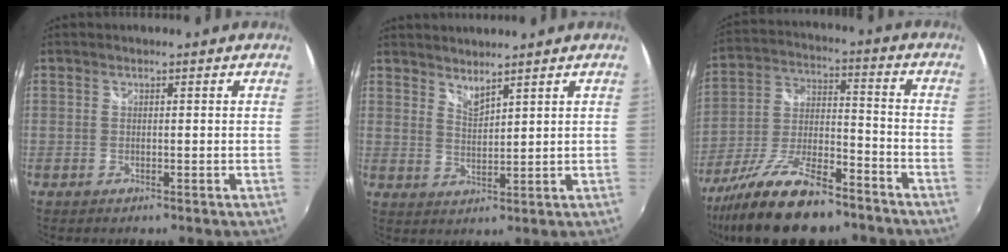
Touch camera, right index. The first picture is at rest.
{"total": 3.5, "force": [3.3, 0.0, 1.1], "torque": [-0.017, -0.005, 0.056]}
{"total": 18.7, "force": [-13.8, 5.9, 11.1], "torque": [-0.225, -0.024, -0.237]}